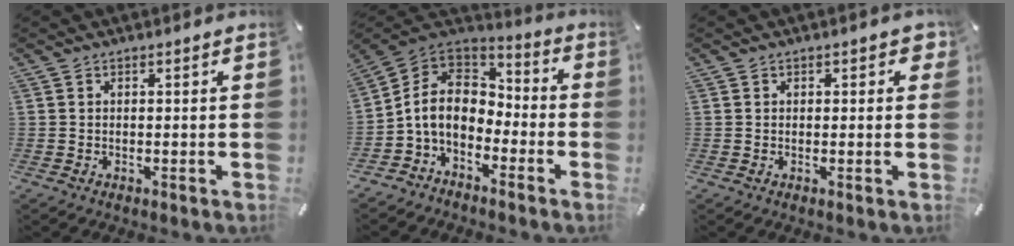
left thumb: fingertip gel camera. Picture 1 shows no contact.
{"total": 8.8, "force": [-3.9, 6.8, 4.2], "torque": [-0.116, 0.009, -0.078]}
{"total": 1.7, "force": [0.6, 1.2, 1.0], "torque": [-0.005, 0.001, 0.006]}